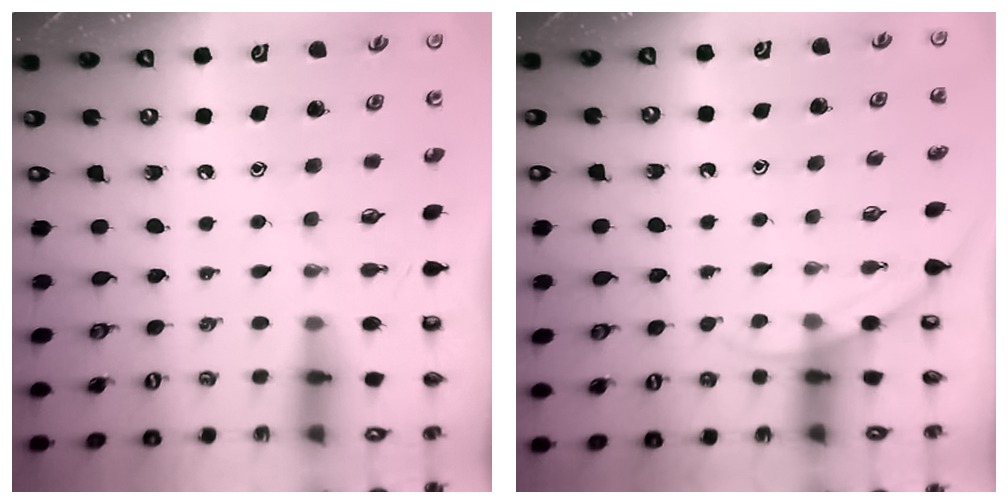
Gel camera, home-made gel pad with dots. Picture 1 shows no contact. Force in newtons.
{"total": 2.5, "press": 2.5, "slide": 0.1}